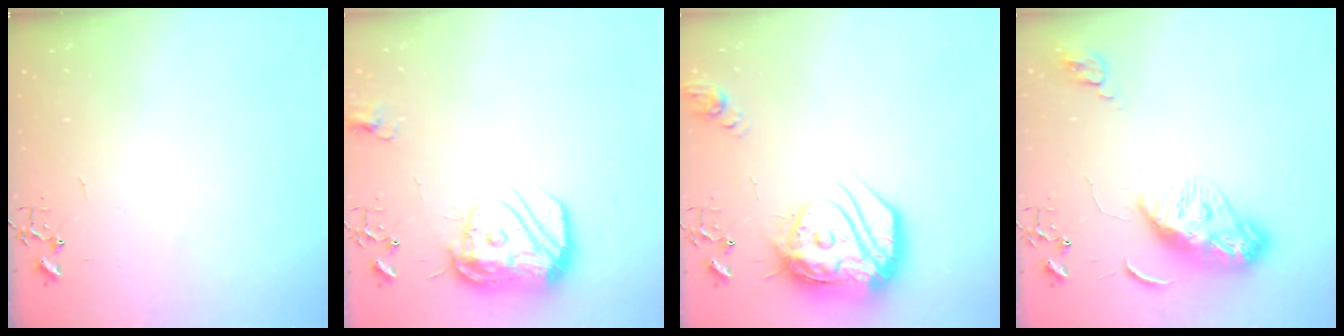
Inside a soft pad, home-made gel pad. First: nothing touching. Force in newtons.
{"total": 15.0, "press": 14.9, "slide": 1.1}
{"total": 23.9, "press": 23.8, "slide": 2.1}
{"total": 11.9, "press": 11.9, "slide": 0.9}